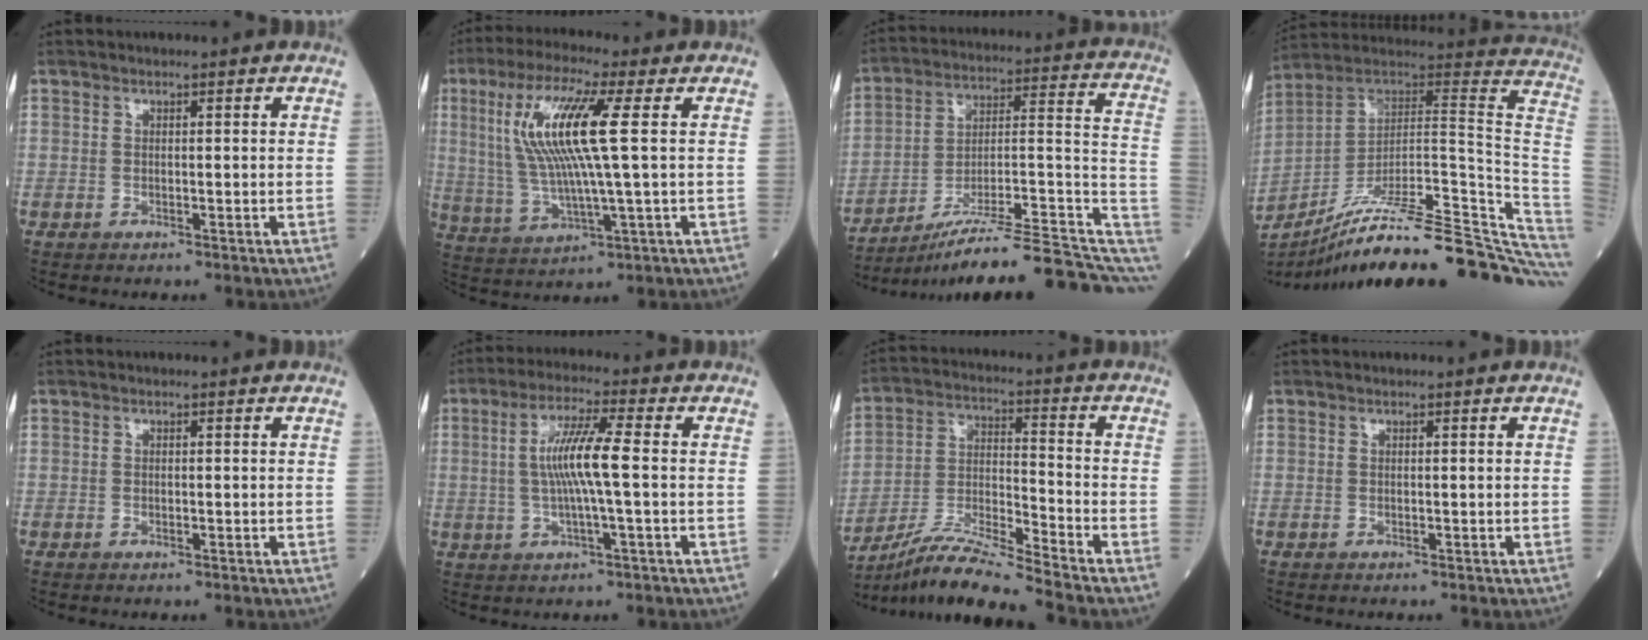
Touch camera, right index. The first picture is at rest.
{"total": 13.3, "force": [3.0, 0.3, 13.0], "torque": [-0.281, 0.008, 0.057]}
{"total": 21.9, "force": [-15.3, 2.1, 15.6], "torque": [-0.167, 0.032, -0.234]}
{"total": 33.6, "force": [-26.3, 1.8, 20.8], "torque": [-0.177, 0.004, -0.373]}
{"total": 0.0}
{"total": 8.2, "force": [0.3, 0.0, 8.2], "torque": [-0.159, 0.006, 0.003]}
{"total": 12.4, "force": [-11.2, -1.7, 5.2], "torque": [-0.103, -0.003, -0.204]}
{"total": 0.0}